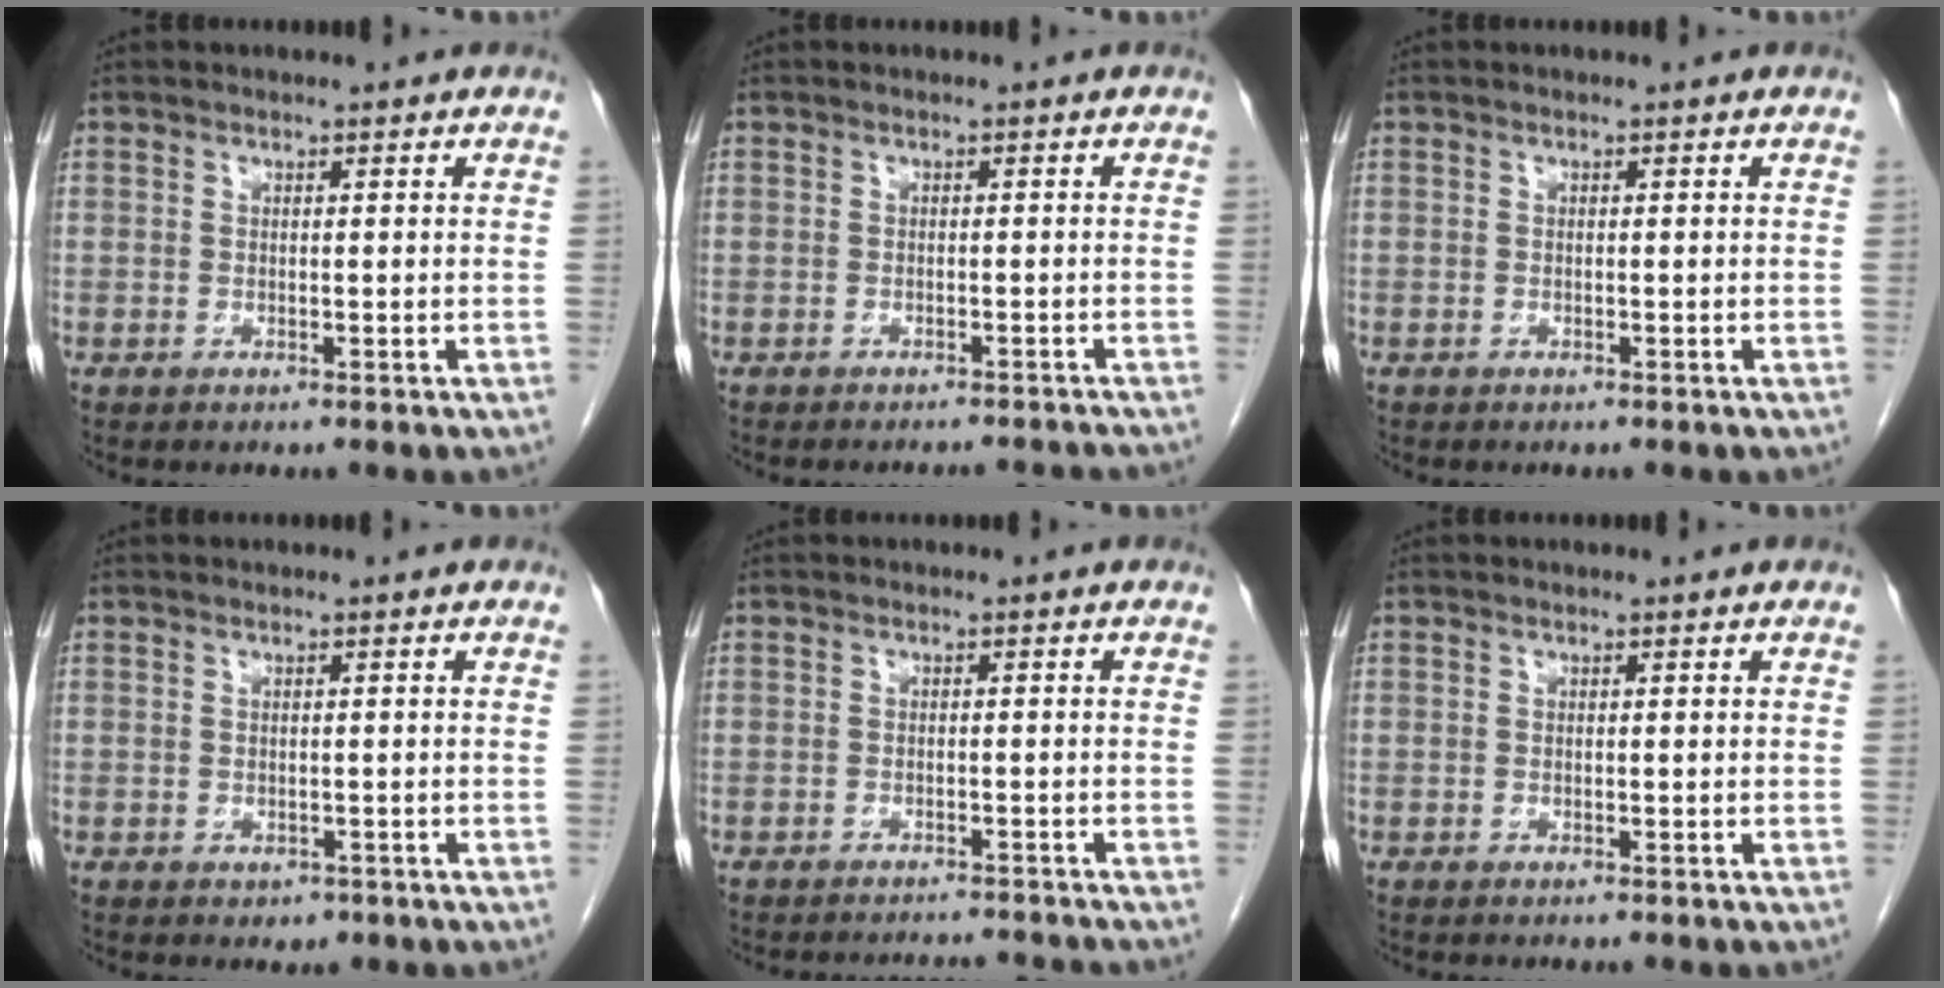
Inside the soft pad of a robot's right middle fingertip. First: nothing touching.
{"total": 5.5, "force": [-5.5, 0.5, 0.9], "torque": [-0.007, -0.005, -0.056]}
{"total": 0.0}
{"total": 0.9, "force": [-0.3, 0.8, 0.3], "torque": [-0.007, 0.001, 0.002]}
{"total": 6.1, "force": [-6.1, 0.2, 0.8], "torque": [-0.009, 0.002, -0.076]}
{"total": 0.0}